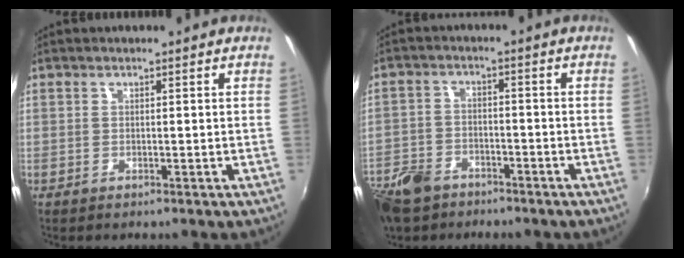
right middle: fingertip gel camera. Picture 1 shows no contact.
{"total": 11.9, "force": [-8.0, 7.3, 4.9], "torque": [-0.144, -0.001, -0.145]}